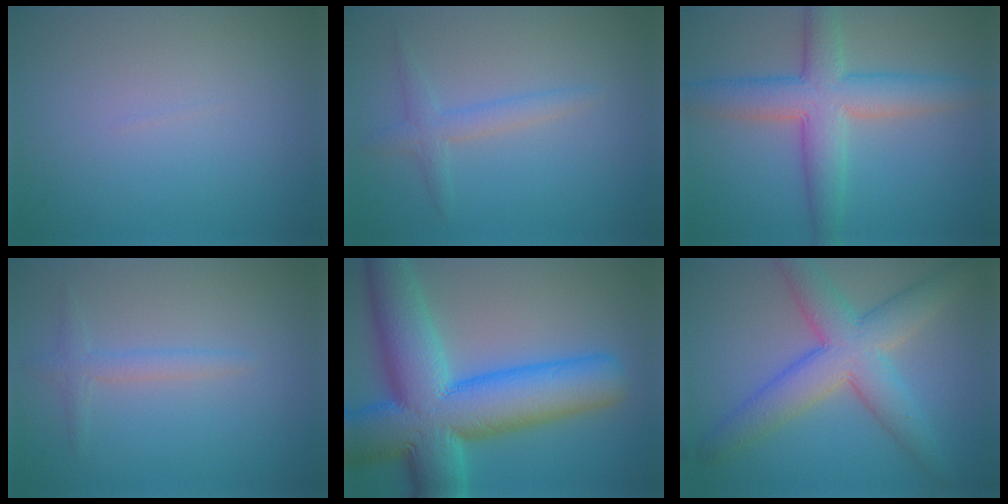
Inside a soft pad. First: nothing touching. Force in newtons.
{"total": 2.0, "press": 2.0, "slide": 0.1}
{"total": 6.8, "press": 6.8, "slide": 0.1}
{"total": 1.7, "press": 1.7, "slide": 0.1}
{"total": 15.0, "press": 15.0, "slide": 0.4}
{"total": 7.4, "press": 7.4, "slide": 0.4}